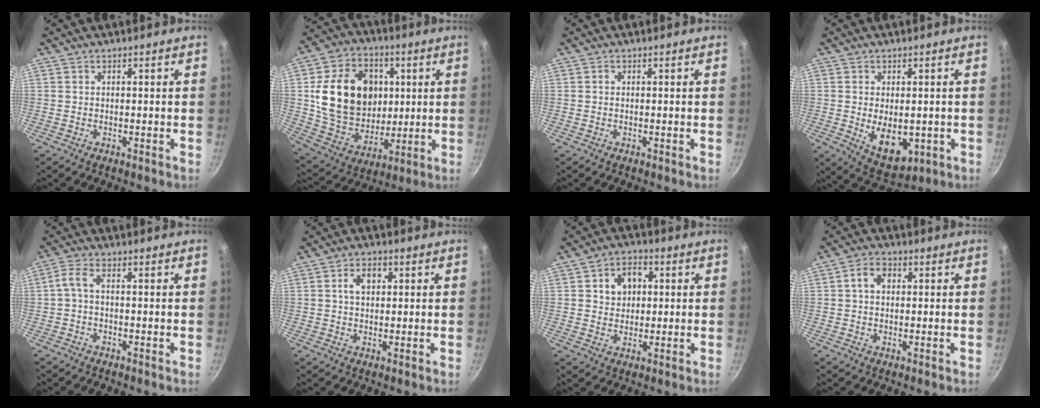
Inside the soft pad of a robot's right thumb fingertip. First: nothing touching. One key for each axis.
{"total": 21.7, "fx": 3.5, "fy": 17.2, "fz": 12.7, "tx": -0.188, "ty": 0.001, "tz": 0.071}
{"total": 0.6, "fx": 0.0, "fy": 0.5, "fz": 0.3, "tx": -0.006, "ty": 0.003, "tz": -0.001}
{"total": 12.4, "fx": -1.9, "fy": 7.2, "fz": 9.9, "tx": -0.142, "ty": -0.008, "tz": -0.011}
{"total": 3.1, "fx": -0.5, "fy": 1.4, "fz": 2.8, "tx": -0.072, "ty": 0.014, "tz": -0.018}
{"total": 4.3, "fx": 1.0, "fy": 2.9, "fz": 3.0, "tx": -0.034, "ty": 0.008, "tz": 0.013}
{"total": 7.3, "fx": 1.6, "fy": 5.9, "fz": 3.9, "tx": -0.031, "ty": 0.006, "tz": 0.020}
{"total": 4.5, "fx": 0.8, "fy": 3.3, "fz": 3.0, "tx": -0.039, "ty": 0.009, "tz": 0.006}